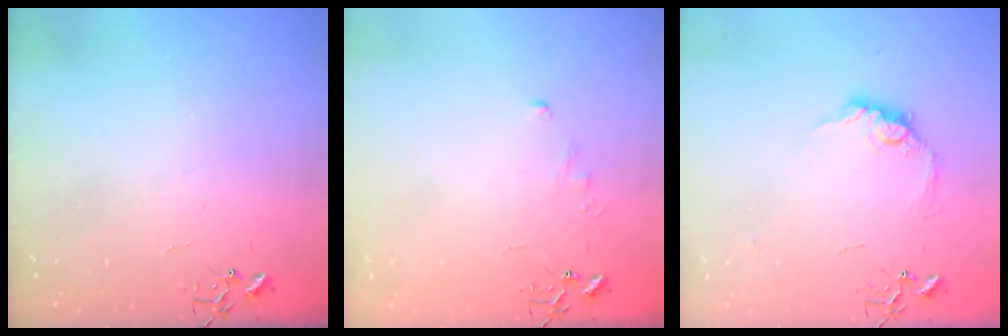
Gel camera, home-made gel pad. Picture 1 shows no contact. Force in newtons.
{"total": 3.7, "press": 3.7, "slide": 0.4}
{"total": 10.4, "press": 10.4, "slide": 0.3}